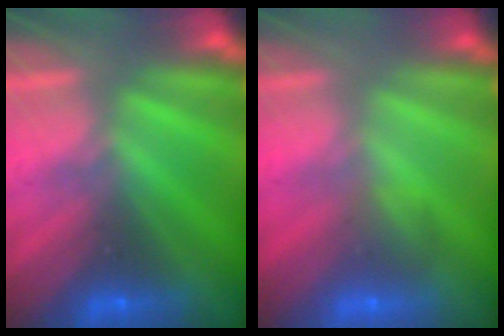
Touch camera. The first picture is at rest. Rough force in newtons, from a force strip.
{"total": 2.9}